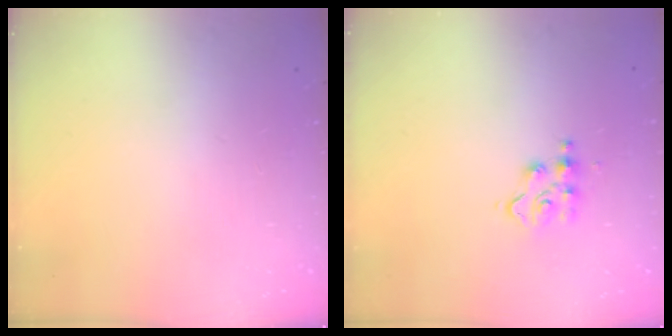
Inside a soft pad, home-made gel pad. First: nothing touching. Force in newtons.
{"total": 4.9, "press": 4.9, "slide": 0.2}